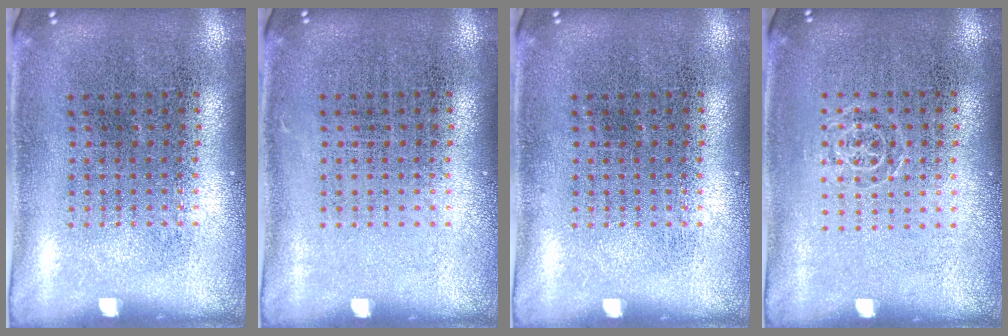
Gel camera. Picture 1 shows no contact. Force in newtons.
{"total": 0.0}
{"total": 0.0}
{"total": 0.7, "press": 0.5, "slide": 0.5}